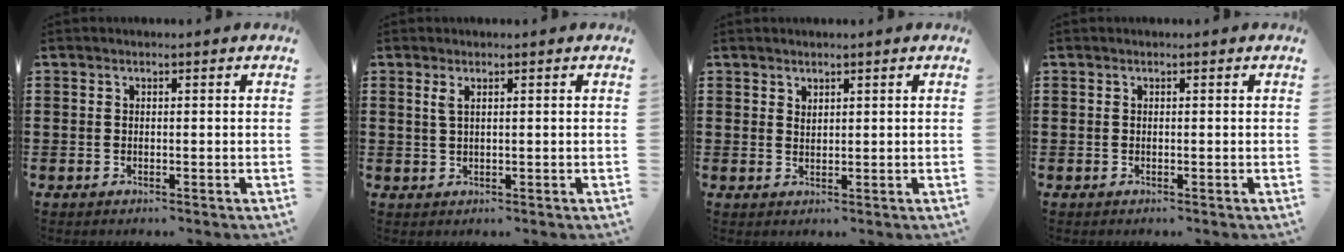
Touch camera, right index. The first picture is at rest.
{"total": 1.3, "force": [0.5, 0.3, 1.1], "torque": [-0.024, 0.002, 0.008]}
{"total": 1.3, "force": [1.2, 0.4, 0.1], "torque": [-0.003, 0.001, 0.023]}
{"total": 0.0}